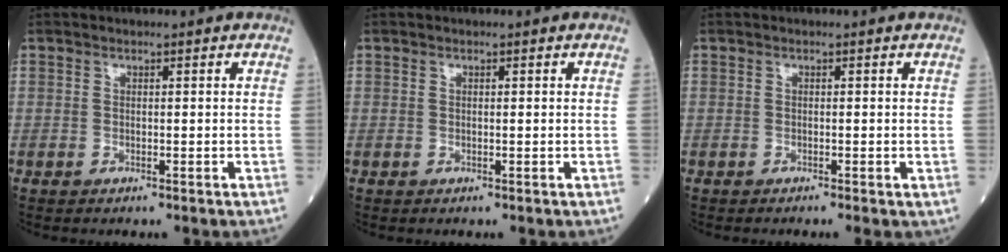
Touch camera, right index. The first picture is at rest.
{"total": 0.0}
{"total": 0.9, "force": [-0.5, 0.1, 0.7], "torque": [-0.008, -0.001, -0.009]}